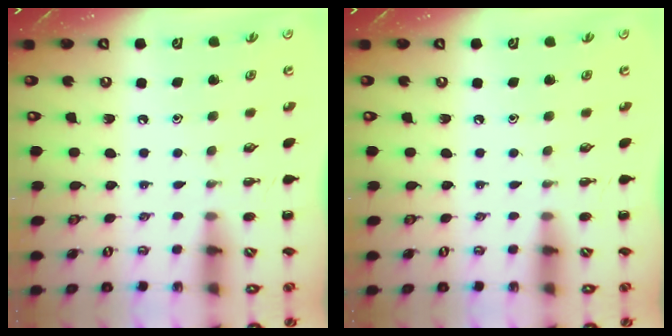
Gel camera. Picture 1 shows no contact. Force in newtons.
{"total": 0.0}